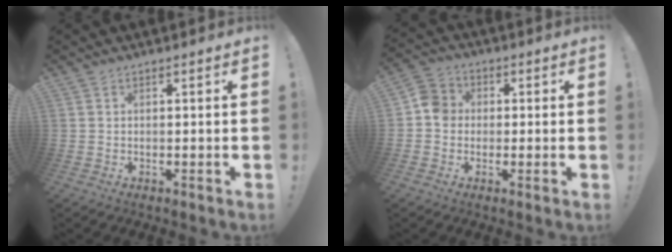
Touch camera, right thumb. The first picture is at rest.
{"total": 6.1, "force": [-0.7, 5.4, 2.8], "torque": [-0.037, 0.024, -0.010]}